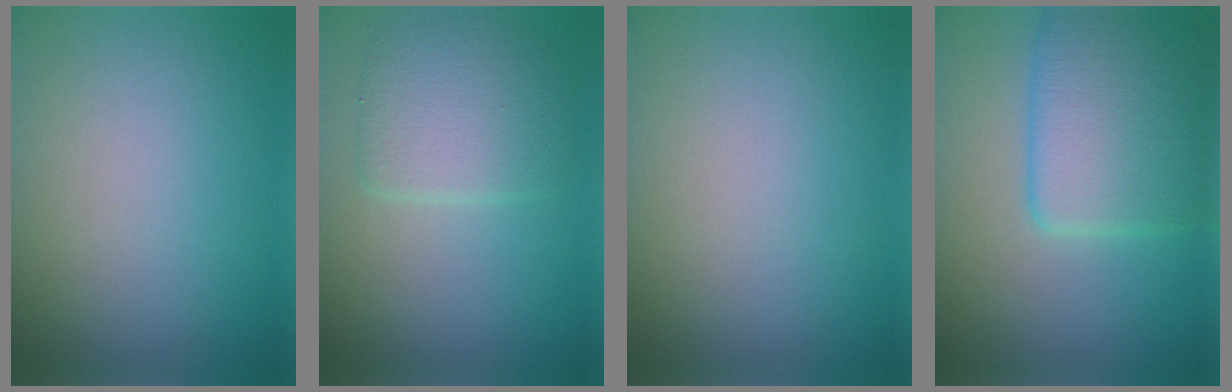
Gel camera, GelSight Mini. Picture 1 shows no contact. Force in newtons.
{"total": 4.0, "press": 4.0, "slide": 0.1}
{"total": 0.0}
{"total": 6.6, "press": 6.6, "slide": 0.3}